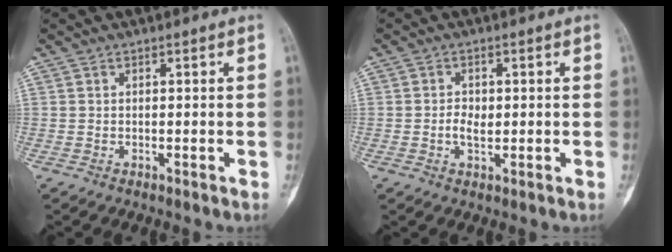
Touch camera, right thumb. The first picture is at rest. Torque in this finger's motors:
{"motor_torque": [0.61, -0.05, 0.24, -0.25, 0.09]}